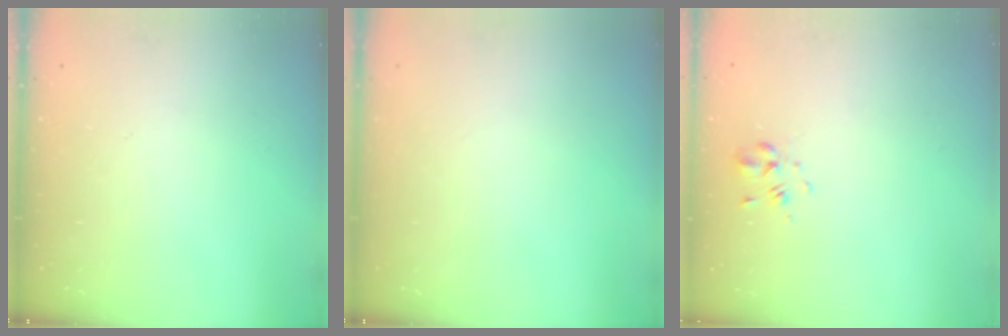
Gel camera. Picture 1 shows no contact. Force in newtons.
{"total": 0.0}
{"total": 2.1, "press": 1.9, "slide": 0.7}